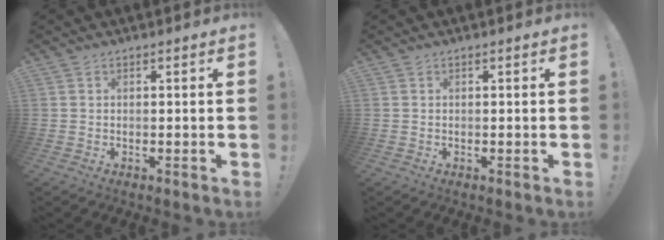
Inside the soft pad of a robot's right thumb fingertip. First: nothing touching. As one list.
[{"total": 0.0}]